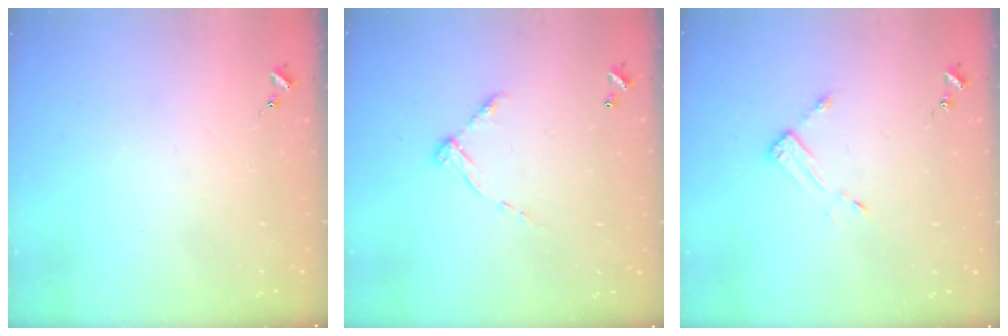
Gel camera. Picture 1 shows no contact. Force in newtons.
{"total": 6.6, "press": 6.6, "slide": 0.4}
{"total": 3.9, "press": 3.9, "slide": 0.2}